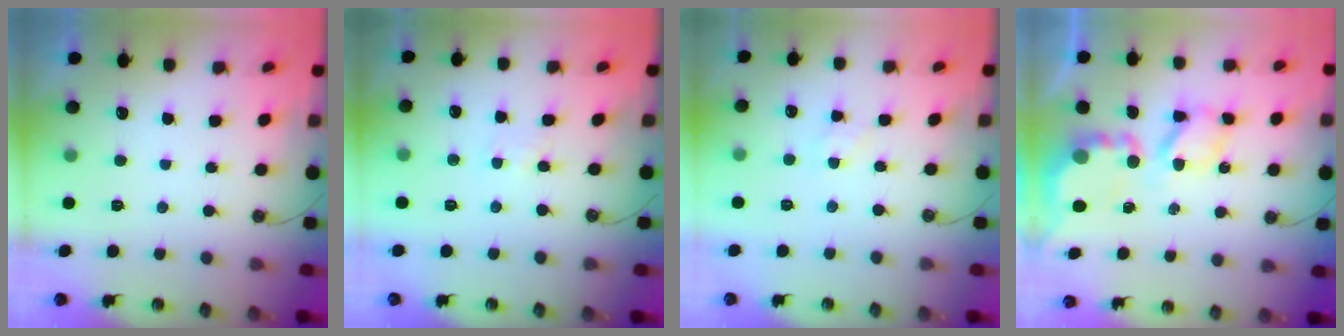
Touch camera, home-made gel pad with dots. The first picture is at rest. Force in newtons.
{"total": 2.8, "press": 2.8, "slide": 0.3}
{"total": 2.5, "press": 2.5, "slide": 0.1}
{"total": 7.3, "press": 7.2, "slide": 0.5}